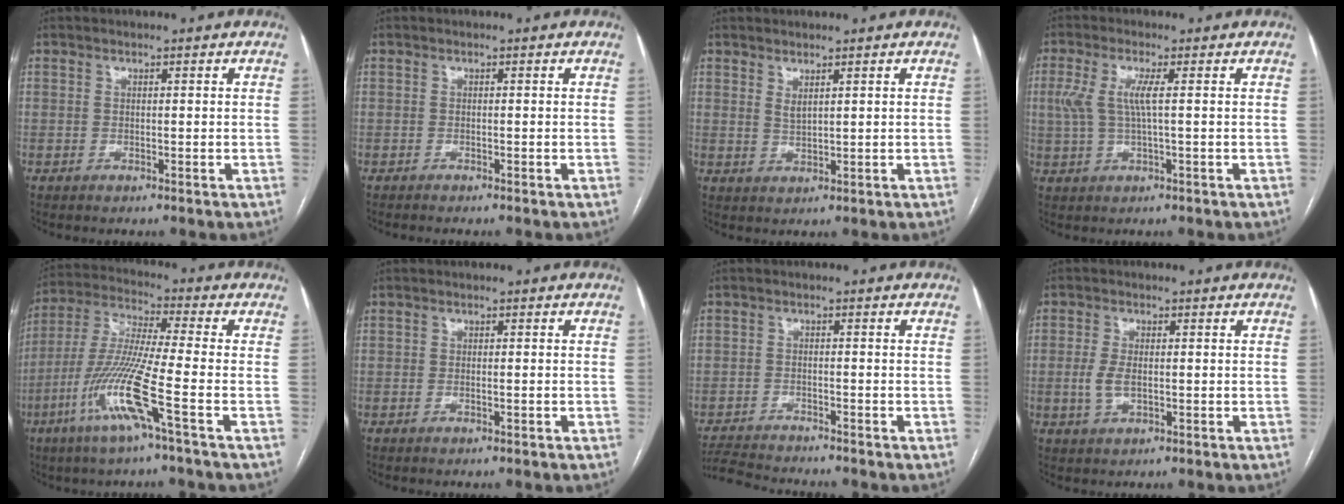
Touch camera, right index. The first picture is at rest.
{"total": 1.0, "force": [-0.9, -0.1, 0.3], "torque": [-0.003, 0.000, -0.014]}
{"total": 1.5, "force": [1.0, 0.3, 1.0], "torque": [-0.021, -0.007, 0.025]}
{"total": 4.8, "force": [0.8, 0.7, 4.7], "torque": [-0.117, 0.011, 0.017]}
{"total": 13.1, "force": [-5.5, -0.8, 11.9], "torque": [-0.249, -0.014, -0.114]}
{"total": 0.6, "force": [-0.4, 0.1, 0.5], "torque": [-0.010, -0.001, -0.004]}
{"total": 6.1, "force": [-6.0, 0.3, 1.0], "torque": [-0.016, -0.015, -0.104]}
{"total": 3.7, "force": [-0.5, 1.7, 3.2], "torque": [-0.073, -0.002, -0.007]}